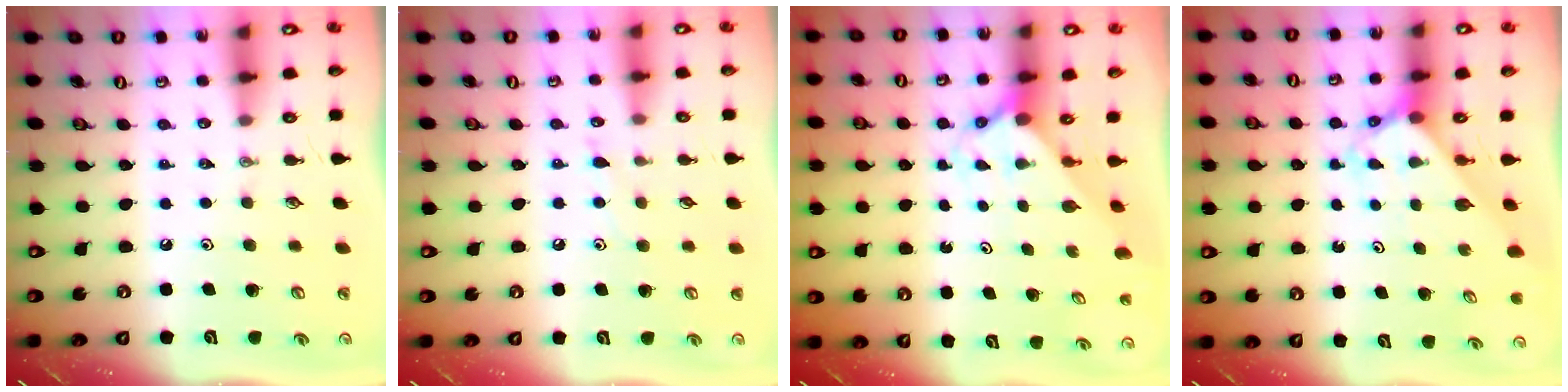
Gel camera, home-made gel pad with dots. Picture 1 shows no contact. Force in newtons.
{"total": 5.5, "press": 5.4, "slide": 0.7}
{"total": 1.8, "press": 1.8, "slide": 0.1}
{"total": 2.7, "press": 2.7, "slide": 0.2}